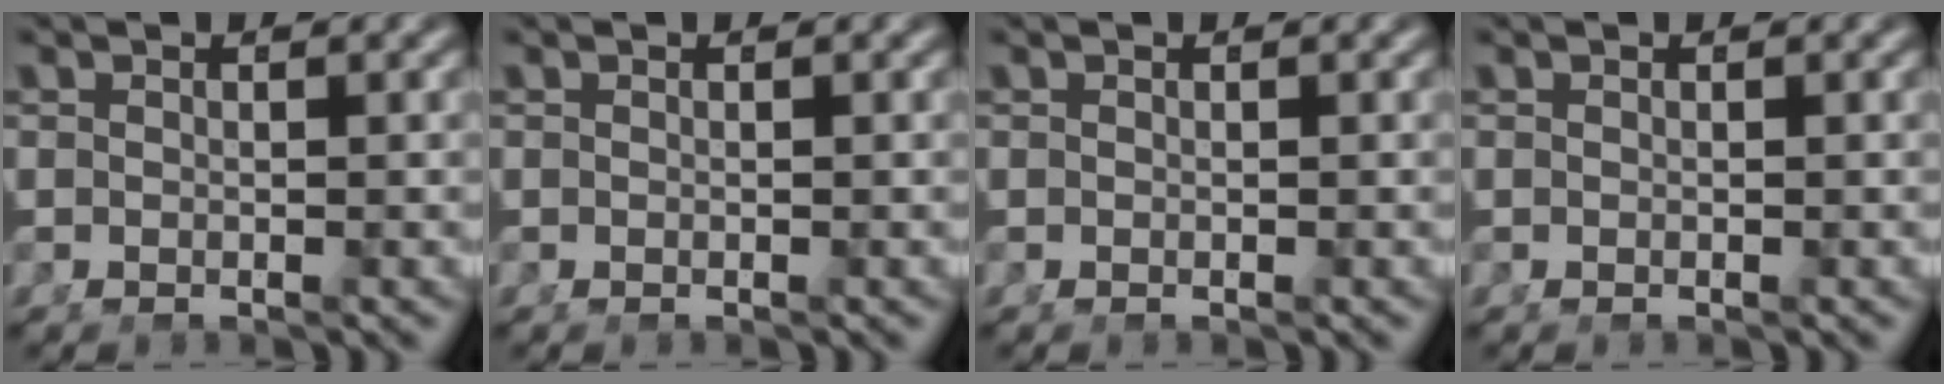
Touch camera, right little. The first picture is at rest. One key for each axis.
{"total": 0.0}
{"total": 0.0}
{"total": 0.0}